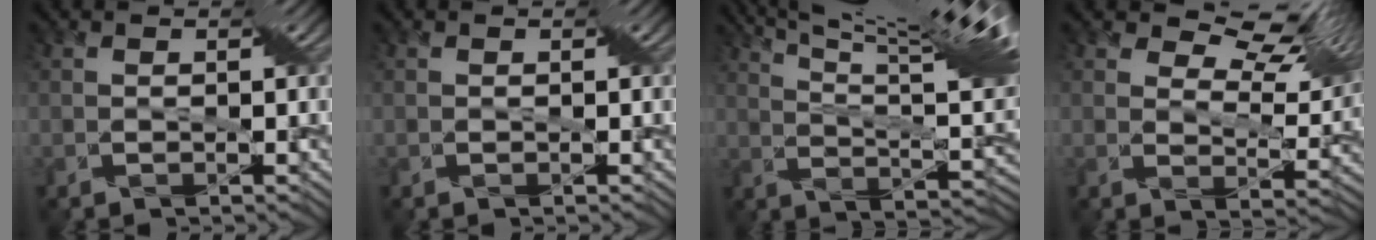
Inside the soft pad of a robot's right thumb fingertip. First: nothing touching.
{"total": 0.0}
{"total": 17.7, "force": [12.1, 2.5, 12.6], "torque": [-0.221, 0.024, 0.187]}
{"total": 8.1, "force": [5.9, 3.0, 4.7], "torque": [-0.098, 0.002, 0.097]}